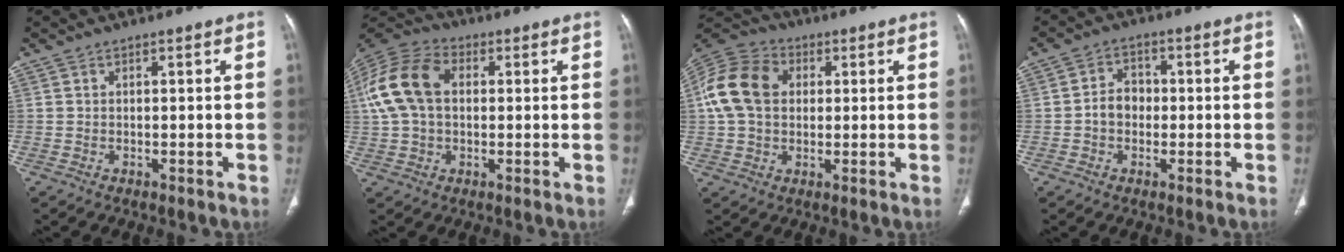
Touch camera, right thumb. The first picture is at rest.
{"total": 14.4, "force": [2.2, 9.7, 10.4], "torque": [-0.214, 0.032, 0.035]}
{"total": 14.0, "force": [2.3, 10.4, 9.1], "torque": [-0.174, 0.026, 0.034]}
{"total": 4.6, "force": [-0.6, 3.7, 2.6], "torque": [-0.028, 0.017, -0.019]}